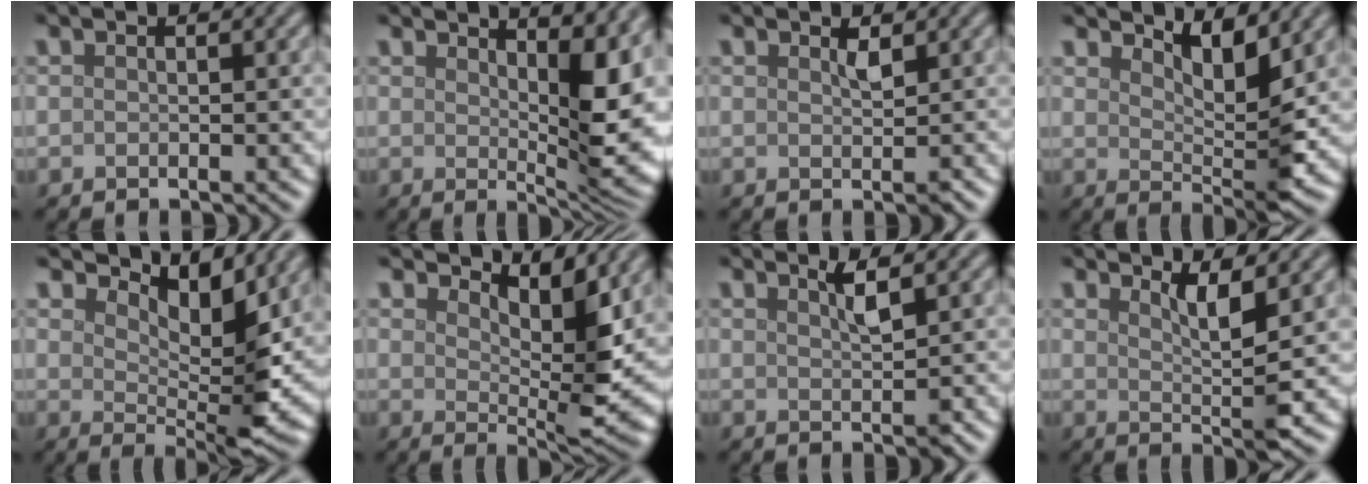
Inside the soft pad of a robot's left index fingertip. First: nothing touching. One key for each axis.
{"total": 8.2, "fx": 2.6, "fy": 2.3, "fz": 7.4, "tx": -0.078, "ty": 0.000, "tz": 0.039}
{"total": 1.0, "fx": 0.6, "fy": 0.1, "fz": 0.8, "tx": -0.013, "ty": -0.001, "tz": 0.009}
{"total": 4.4, "fx": 2.7, "fy": 1.1, "fz": 3.3, "tx": -0.058, "ty": -0.014, "tz": 0.046}
{"total": 6.6, "fx": 4.0, "fy": 2.2, "fz": 4.8, "tx": -0.075, "ty": -0.008, "tz": 0.066}
{"total": 6.1, "fx": 3.4, "fy": 1.9, "fz": 4.7, "tx": -0.078, "ty": -0.014, "tz": 0.057}
{"total": 1.9, "fx": 1.0, "fy": 0.3, "fz": 1.6, "tx": -0.024, "ty": 0.002, "tz": 0.016}
{"total": 3.5, "fx": 1.6, "fy": 0.6, "fz": 3.1, "tx": -0.048, "ty": -0.009, "tz": 0.029}